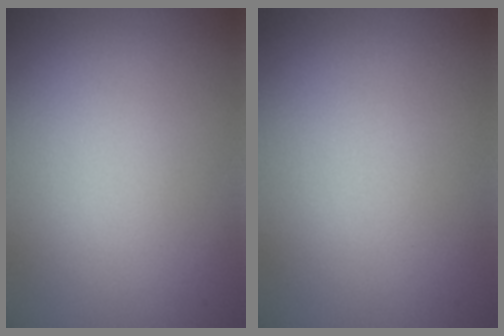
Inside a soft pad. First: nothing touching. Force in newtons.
{"total": 0.0}